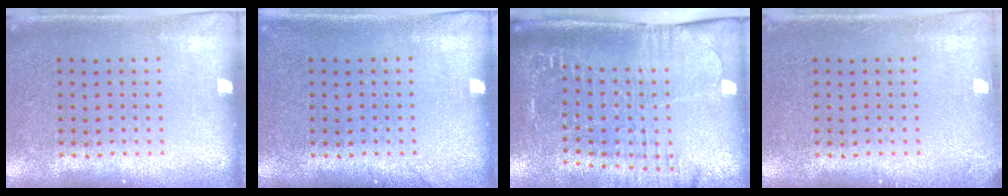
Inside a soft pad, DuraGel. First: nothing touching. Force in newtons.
{"total": 0.7, "press": 0.7, "slide": 0.1}
{"total": 2.1, "press": 1.9, "slide": 0.9}
{"total": 0.9, "press": 0.9, "slide": 0.2}